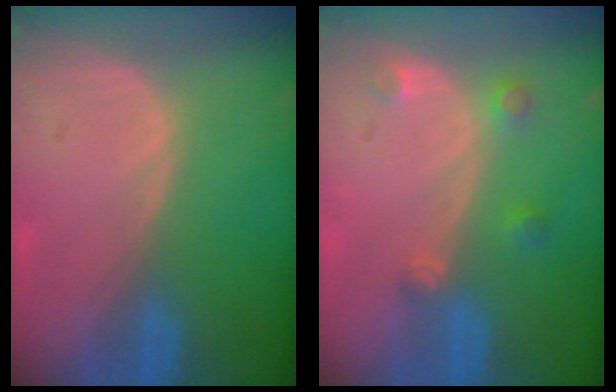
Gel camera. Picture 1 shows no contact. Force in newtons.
{"total": 2.6, "press": 2.6, "slide": 0.3}